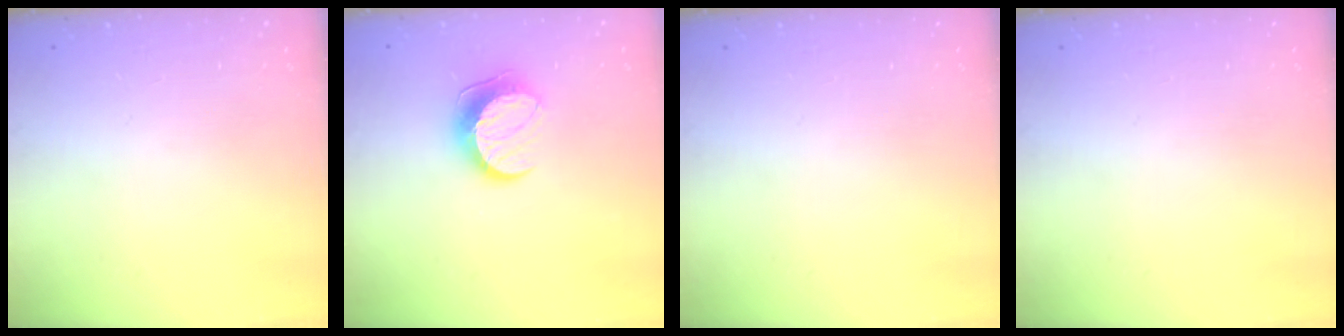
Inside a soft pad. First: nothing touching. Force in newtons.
{"total": 9.8, "press": 9.8, "slide": 0.5}
{"total": 0.0}
{"total": 0.0}